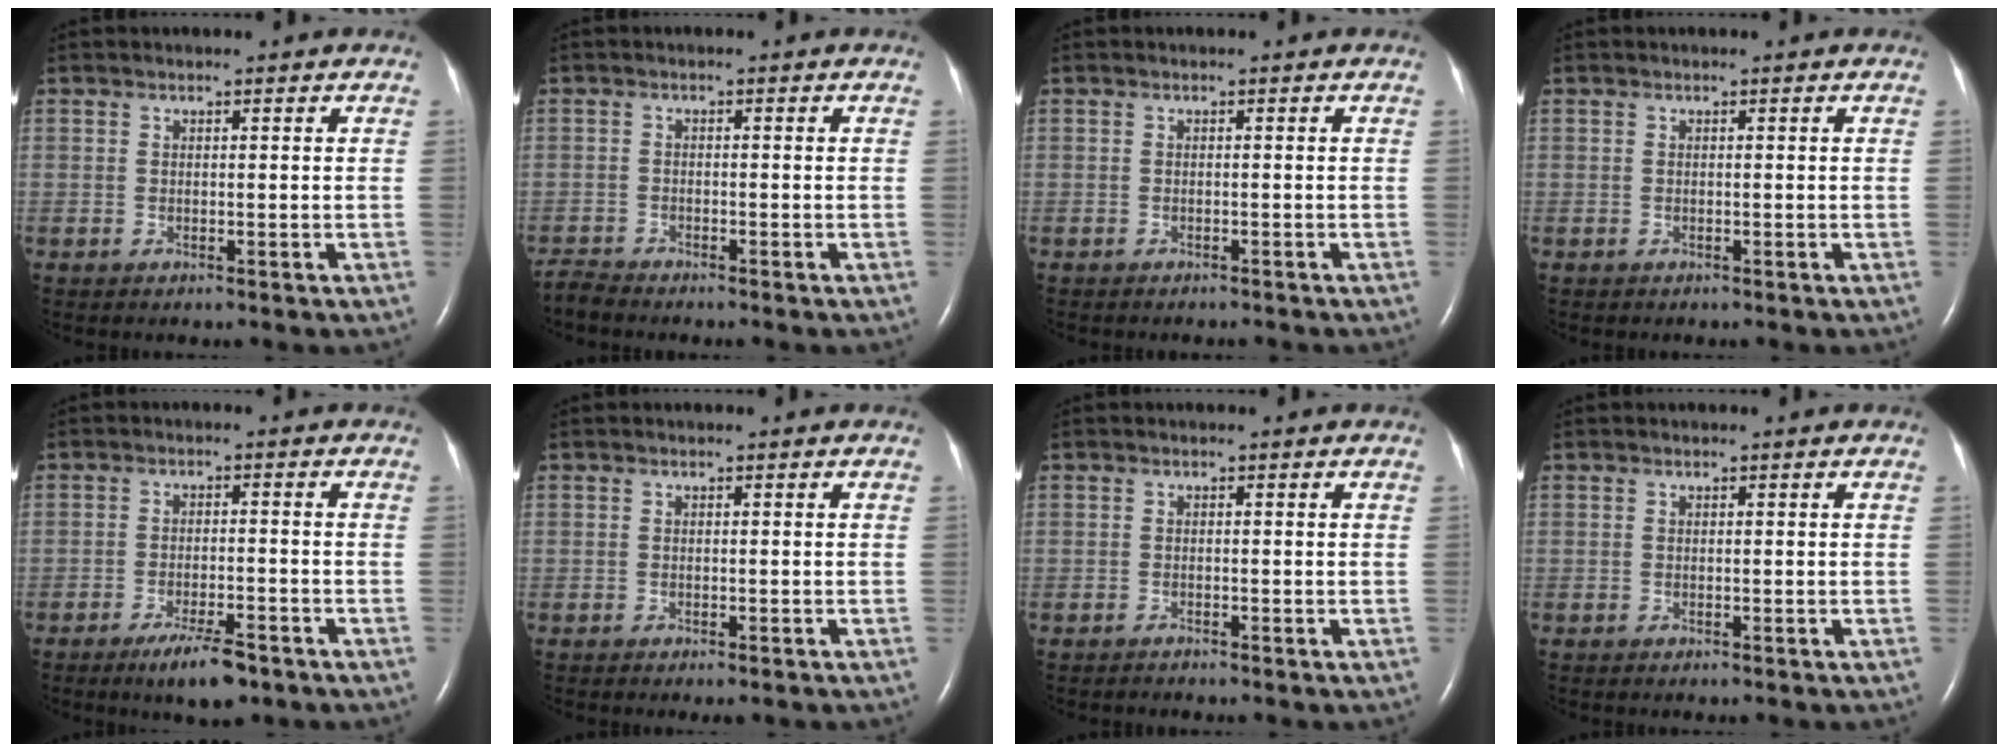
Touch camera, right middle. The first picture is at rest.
{"total": 1.9, "force": [-1.8, -0.5, -0.1], "torque": [-0.007, -0.015, -0.037]}
{"total": 1.7, "force": [-1.5, 0.2, 0.7], "torque": [-0.017, -0.004, -0.014]}
{"total": 0.0}
{"total": 6.0, "force": [-4.1, 0.9, 4.3], "torque": [-0.080, -0.010, -0.064]}
{"total": 1.0, "force": [-0.7, 0.0, 0.7], "torque": [-0.012, -0.004, -0.004]}
{"total": 0.5, "force": [-0.5, -0.1, 0.0], "torque": [-0.006, -0.004, -0.009]}
{"total": 0.0}